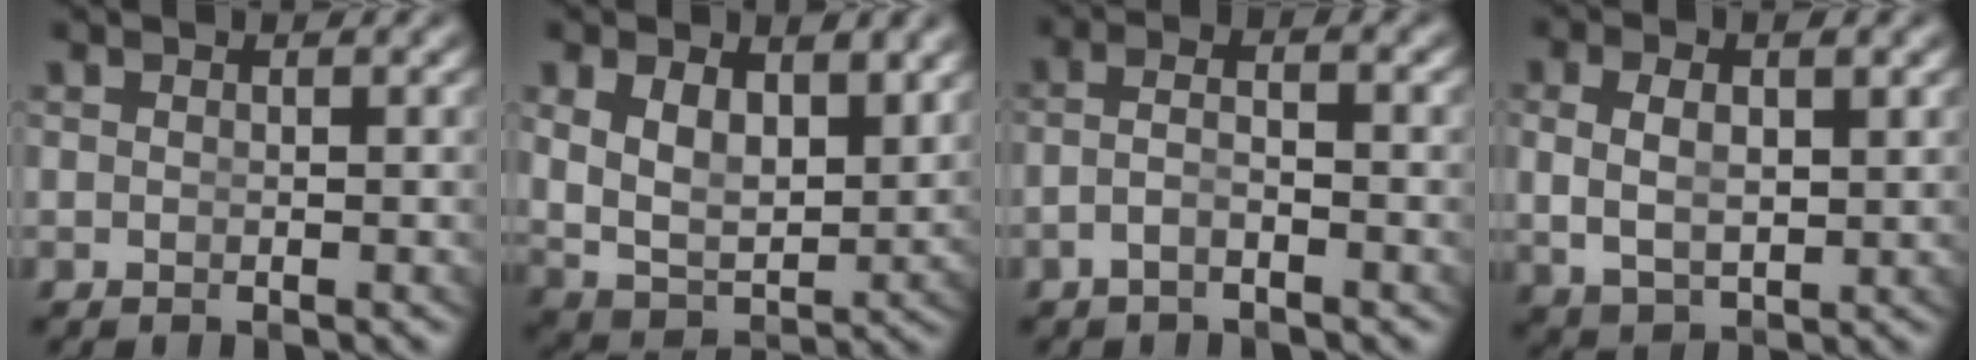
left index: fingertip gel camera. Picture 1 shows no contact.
{"total": 7.3, "force": [1.6, 5.5, 4.4], "torque": [-0.102, -0.032, 0.034]}
{"total": 2.3, "force": [-1.4, 0.3, 1.8], "torque": [-0.041, -0.011, -0.020]}
{"total": 4.8, "force": [0.5, 3.3, 3.5], "torque": [-0.071, -0.010, 0.024]}